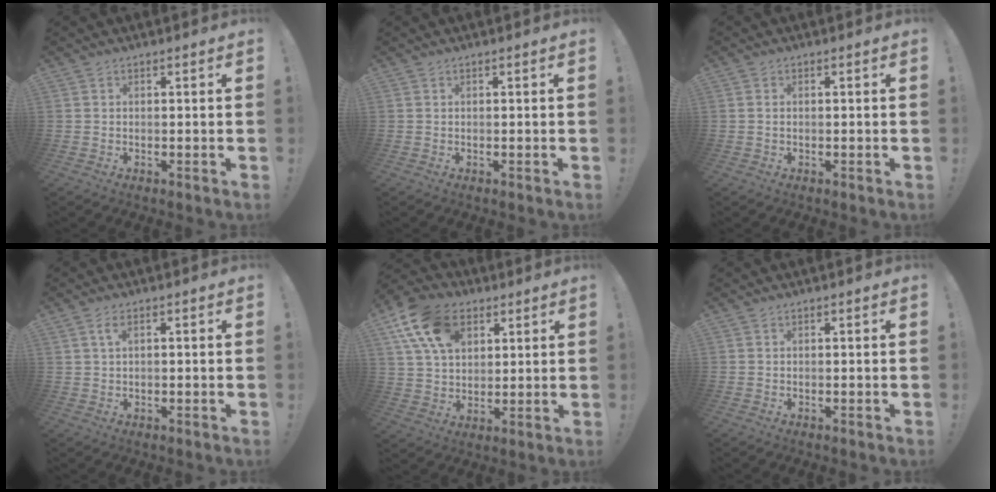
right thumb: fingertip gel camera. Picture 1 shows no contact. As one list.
[{"total": 0.0}, {"total": 0.6, "force": [0.0, 0.4, 0.4], "torque": [-0.011, 0.004, -0.001]}, {"total": 2.6, "force": [1.1, 1.0, 2.1], "torque": [-0.035, 0.001, 0.017]}, {"total": 16.7, "force": [7.4, 11.6, 9.5], "torque": [-0.160, -0.024, 0.141]}, {"total": 0.0}]